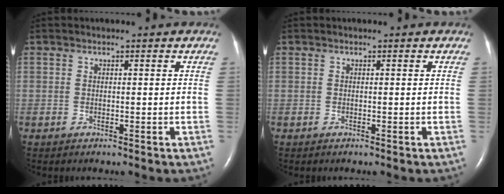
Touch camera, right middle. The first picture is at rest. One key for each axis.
{"total": 0.0}